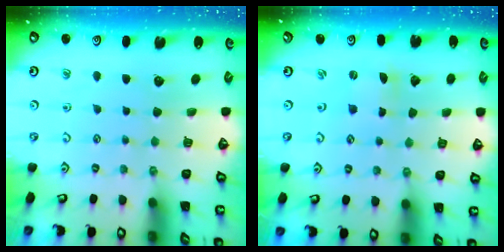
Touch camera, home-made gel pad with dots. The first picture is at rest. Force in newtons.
{"total": 0.7, "press": 0.6, "slide": 0.3}